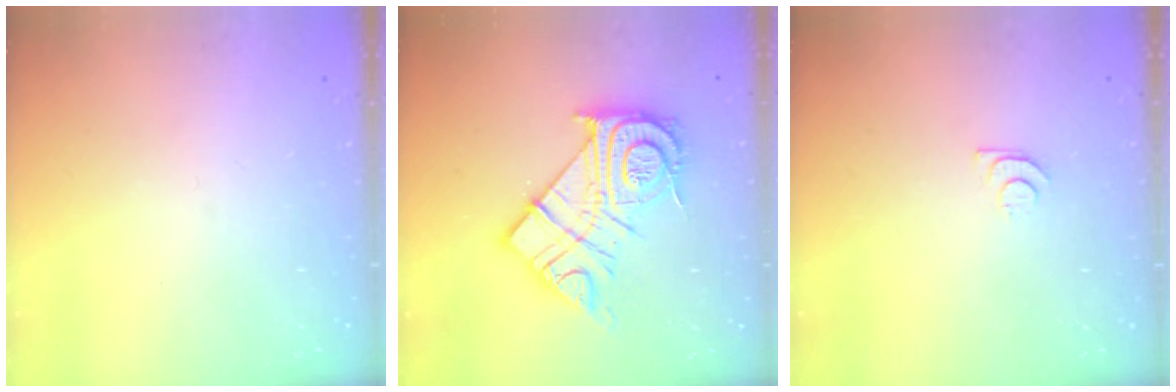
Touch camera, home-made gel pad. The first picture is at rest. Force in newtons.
{"total": 20.9, "press": 20.8, "slide": 1.9}
{"total": 4.1, "press": 4.1, "slide": 0.5}